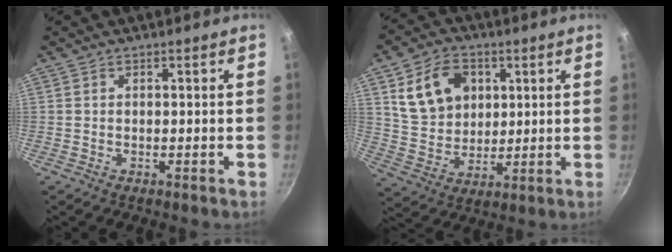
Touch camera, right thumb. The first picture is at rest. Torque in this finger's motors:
{"motor_torque": [-0.67, 0.77, 0.05, 0.10, 0.14]}